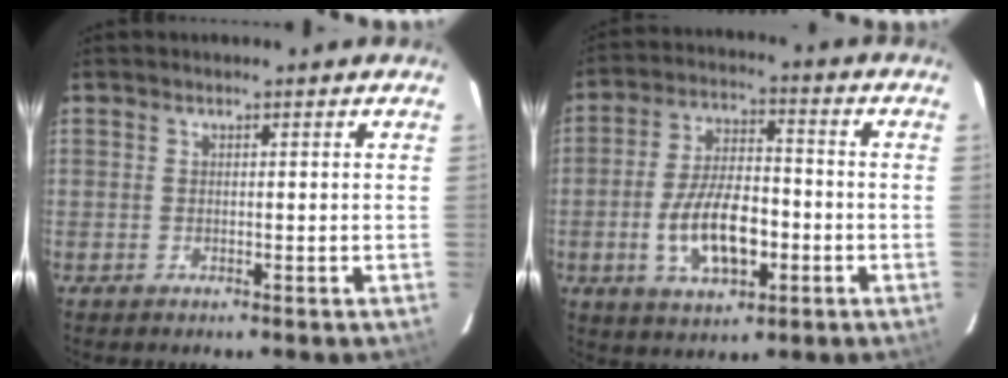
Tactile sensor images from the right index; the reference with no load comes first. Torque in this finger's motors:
{"motor_torque": [1.17, -0.97, 0.49, 0.18]}